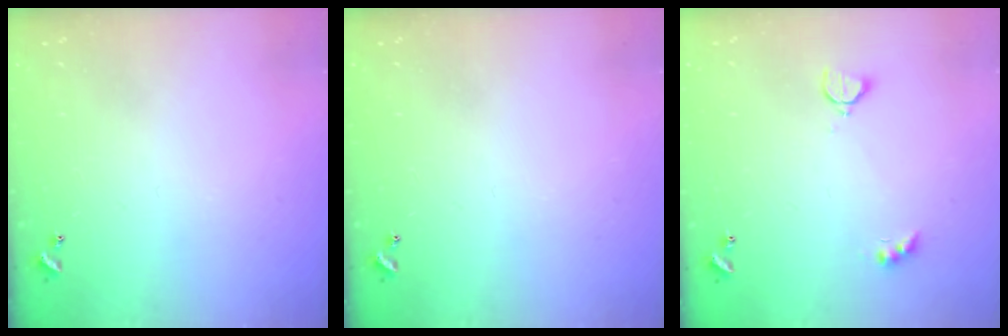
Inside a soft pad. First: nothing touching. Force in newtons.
{"total": 0.0}
{"total": 4.3, "press": 4.3, "slide": 0.8}